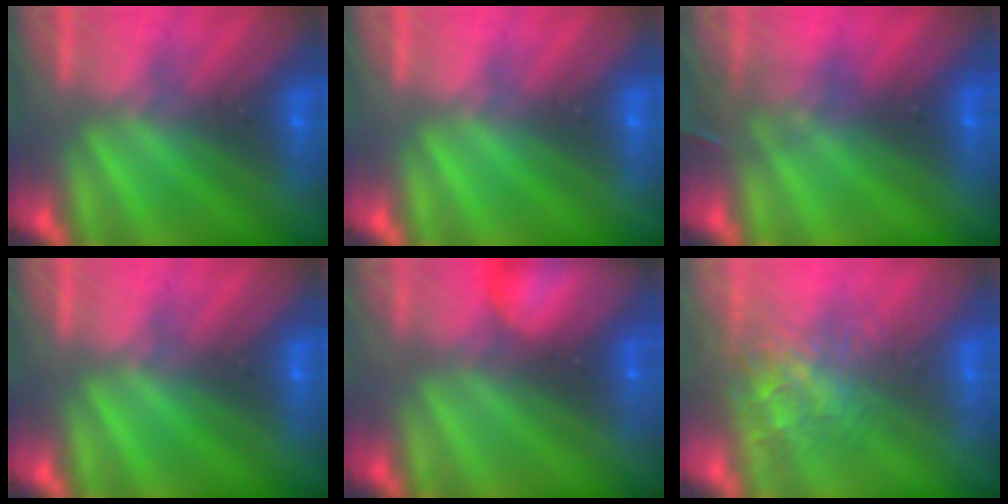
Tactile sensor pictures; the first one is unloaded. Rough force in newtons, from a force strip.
{"total": 0.0}
{"total": 3.0}
{"total": 0.0}
{"total": 7.5}
{"total": 3.7}